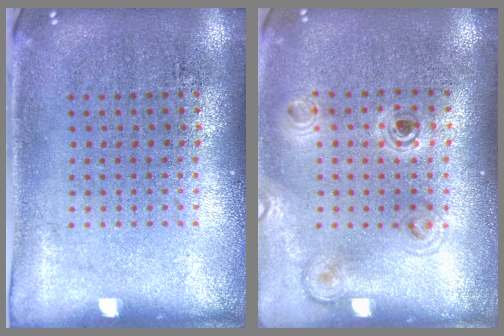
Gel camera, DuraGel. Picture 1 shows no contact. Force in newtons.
{"total": 1.1, "press": 1.0, "slide": 0.3}